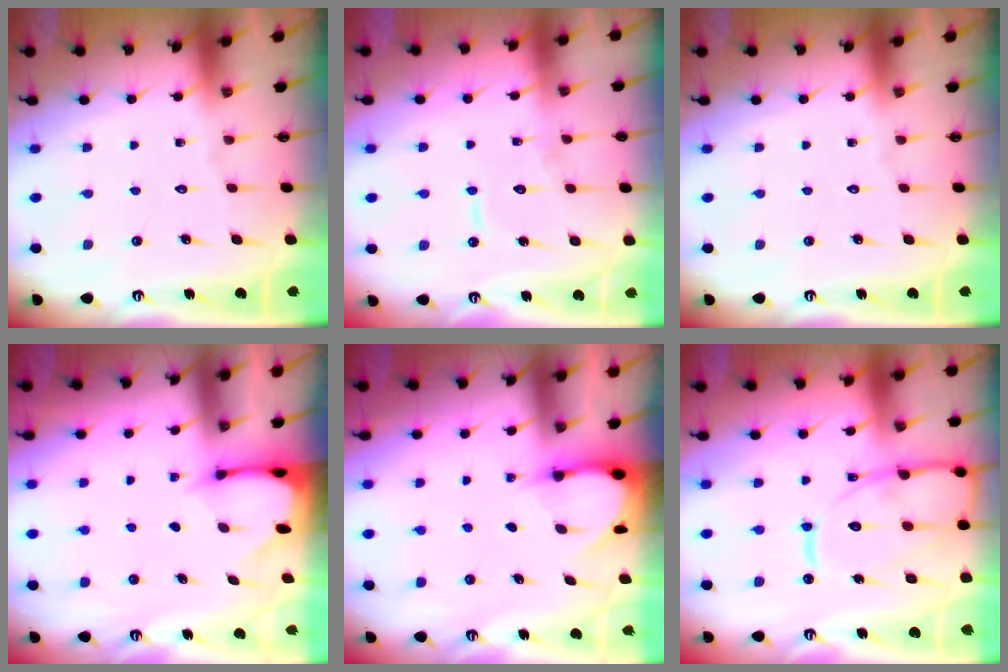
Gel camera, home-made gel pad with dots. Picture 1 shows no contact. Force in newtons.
{"total": 7.4, "press": 7.4, "slide": 0.8}
{"total": 0.0}
{"total": 2.4, "press": 2.4, "slide": 0.3}
{"total": 3.1, "press": 3.1, "slide": 0.4}
{"total": 17.5, "press": 17.4, "slide": 1.6}